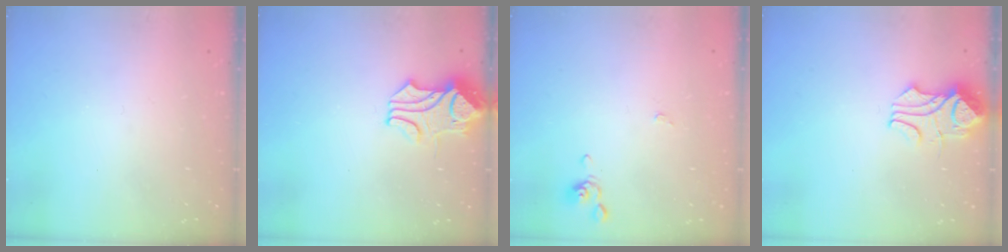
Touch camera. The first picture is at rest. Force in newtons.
{"total": 1.1, "press": 0.5, "slide": 0.9}
{"total": 0.0}
{"total": 3.8, "press": 3.7, "slide": 0.9}